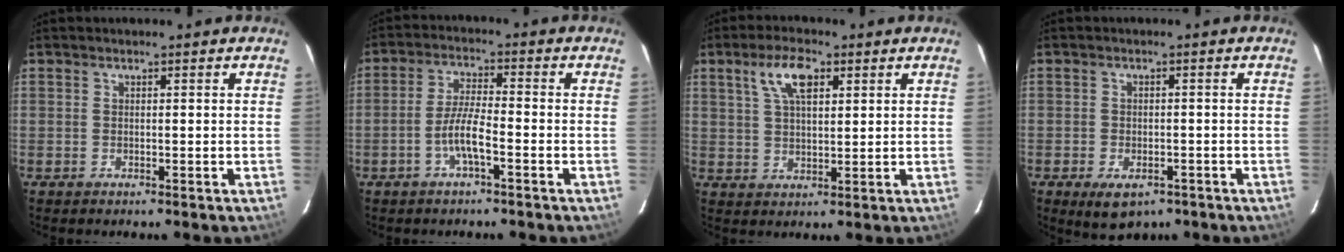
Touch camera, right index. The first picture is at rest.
{"total": 5.3, "force": [-2.6, 0.5, 4.6], "torque": [-0.097, 0.004, -0.050]}
{"total": 7.0, "force": [3.3, 2.8, 5.5], "torque": [-0.105, 0.014, 0.061]}
{"total": 6.5, "force": [-3.8, 3.6, 3.8], "torque": [-0.072, -0.014, -0.053]}